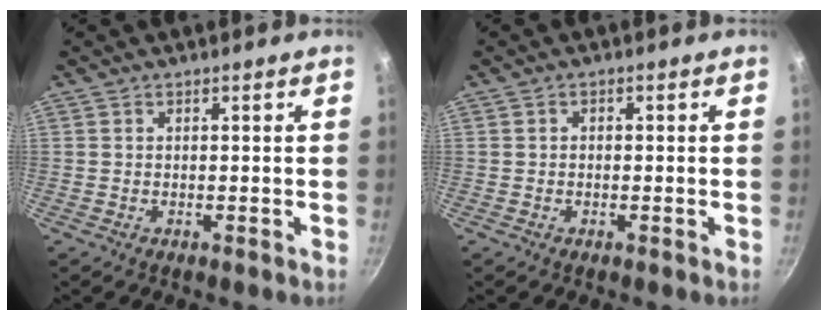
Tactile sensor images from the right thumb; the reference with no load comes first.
{"total": 0.7, "force": [-0.2, 0.6, 0.2], "torque": [-0.004, 0.004, -0.004]}